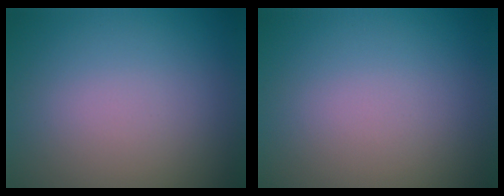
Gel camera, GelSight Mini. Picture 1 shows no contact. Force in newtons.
{"total": 0.0}